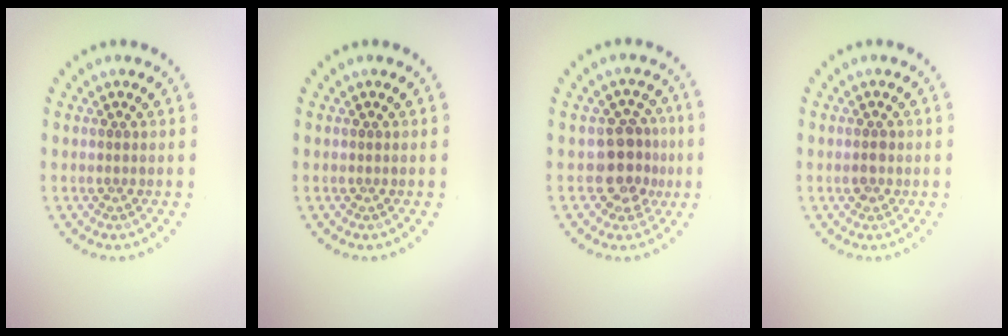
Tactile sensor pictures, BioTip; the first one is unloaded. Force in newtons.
{"total": 0.0}
{"total": 3.9, "press": 3.4, "slide": 1.7}
{"total": 1.0, "press": 1.0, "slide": 0.2}